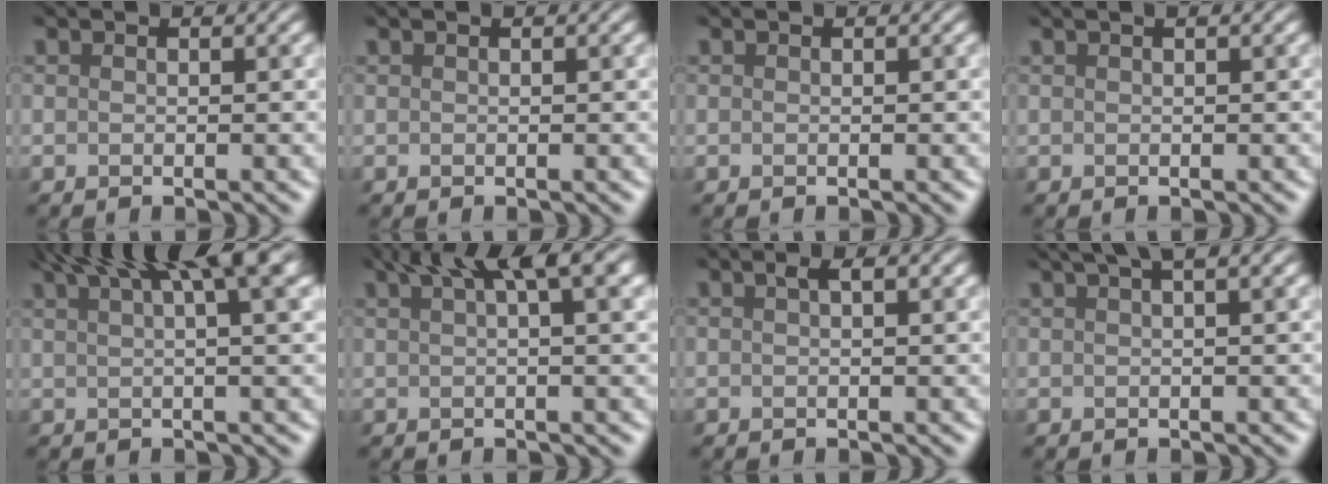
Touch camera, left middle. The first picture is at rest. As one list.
[{"total": 0.0}, {"total": 0.0}, {"total": 1.6, "force": [1.0, 0.4, 1.2], "torque": [-0.017, 0.004, 0.010]}, {"total": 10.3, "force": [6.2, 2.4, 7.9], "torque": [-0.084, 0.031, 0.078]}, {"total": 7.1, "force": [4.1, 1.6, 5.6], "torque": [-0.071, 0.022, 0.064]}, {"total": 1.6, "force": [0.8, 0.4, 1.3], "torque": [-0.018, 0.003, 0.013]}, {"total": 4.8, "force": [3.2, 1.3, 3.4], "torque": [-0.034, 0.013, 0.032]}]